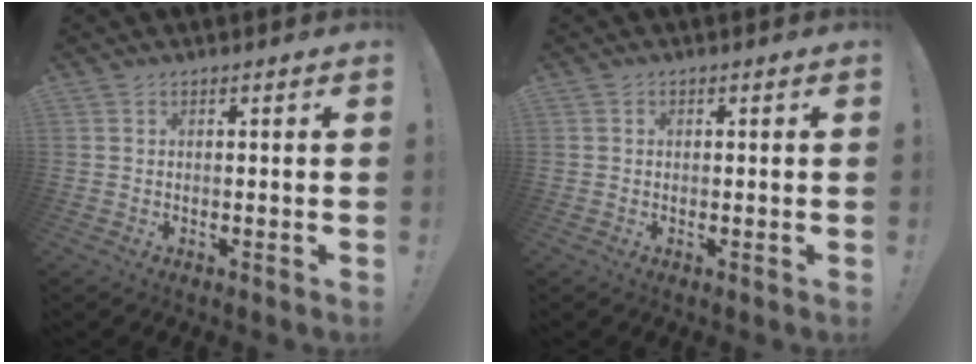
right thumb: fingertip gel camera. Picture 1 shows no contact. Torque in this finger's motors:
{"motor_torque": [0.09, 0.22, 0.16, 0.00, 0.00]}